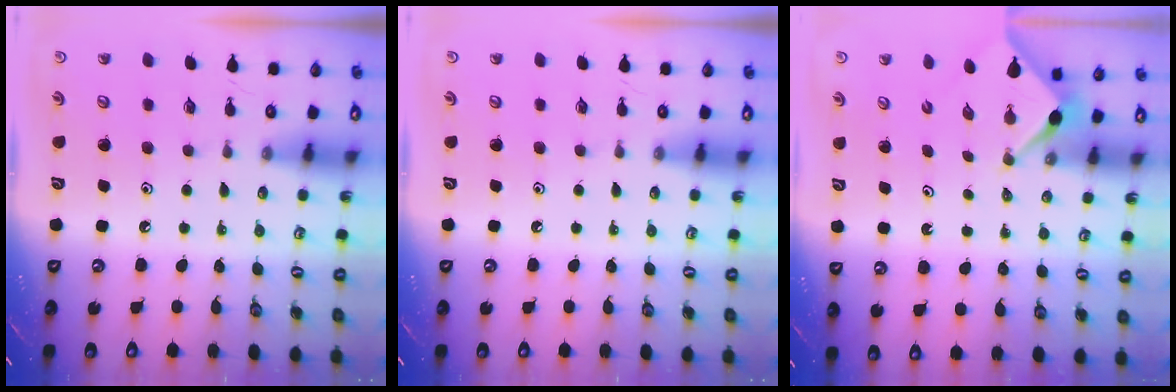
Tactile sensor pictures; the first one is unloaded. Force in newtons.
{"total": 0.0}
{"total": 2.9, "press": 2.9, "slide": 0.4}